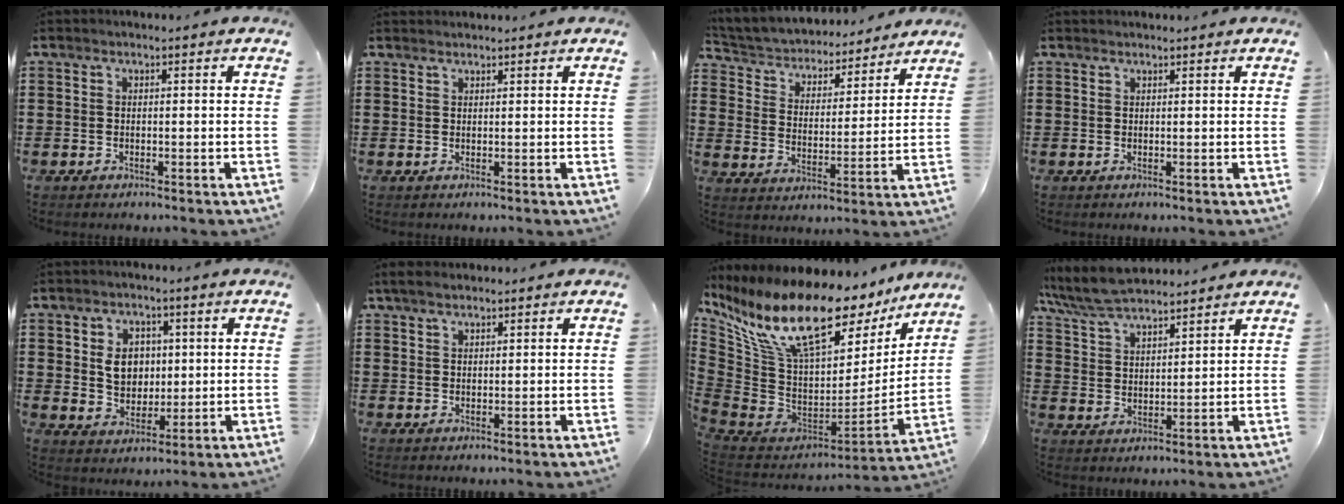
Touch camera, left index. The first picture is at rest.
{"total": 1.1, "force": [1.1, 0.1, 0.0], "torque": [-0.003, 0.000, 0.022]}
{"total": 3.9, "force": [3.8, 0.9, 0.2], "torque": [-0.030, -0.031, 0.056]}
{"total": 0.7, "force": [0.7, 0.1, 0.0], "torque": [-0.003, 0.000, 0.014]}
{"total": 5.5, "force": [1.0, 4.4, 3.2], "torque": [-0.062, 0.007, 0.012]}
{"total": 2.4, "force": [1.8, 1.0, 1.1], "torque": [-0.027, 0.006, 0.035]}
{"total": 17.8, "force": [10.7, 7.0, 12.4], "torque": [-0.266, -0.061, 0.184]}
{"total": 6.6, "force": [6.1, 1.3, 2.2], "torque": [-0.065, -0.020, 0.113]}